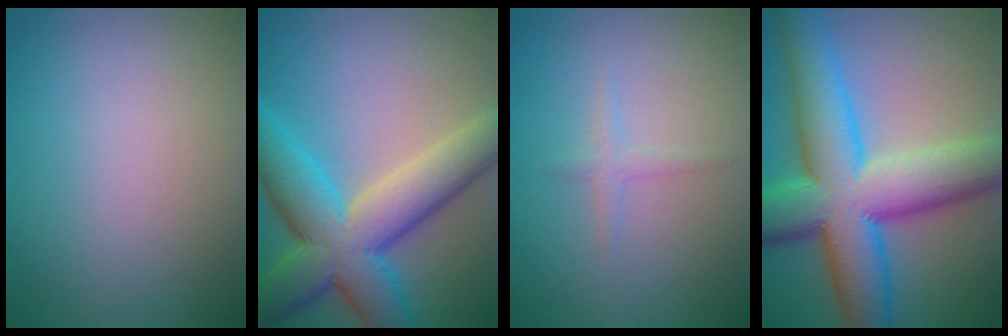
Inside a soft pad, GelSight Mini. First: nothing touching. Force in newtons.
{"total": 10.2, "press": 10.2, "slide": 0.5}
{"total": 1.1, "press": 1.1, "slide": 0.0}
{"total": 13.3, "press": 13.3, "slide": 0.1}